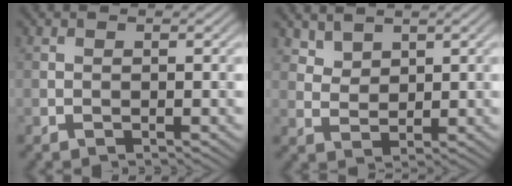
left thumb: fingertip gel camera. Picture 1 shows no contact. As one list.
[{"total": 3.1, "force": [2.5, 1.6, 0.9], "torque": [-0.027, -0.017, 0.072]}]